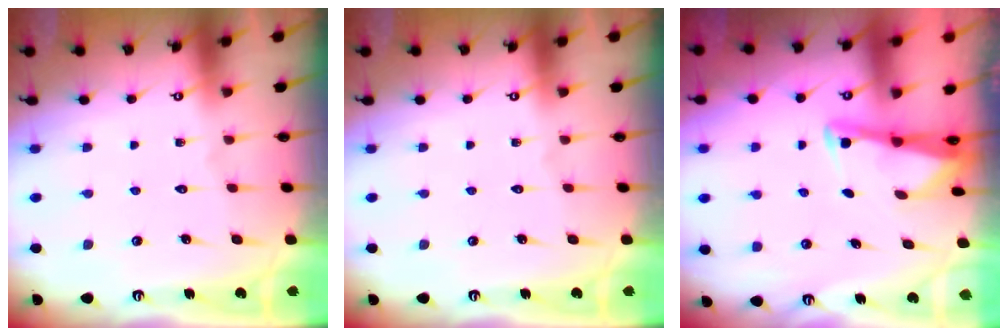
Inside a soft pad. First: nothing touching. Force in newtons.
{"total": 0.0}
{"total": 2.8, "press": 2.8, "slide": 0.2}